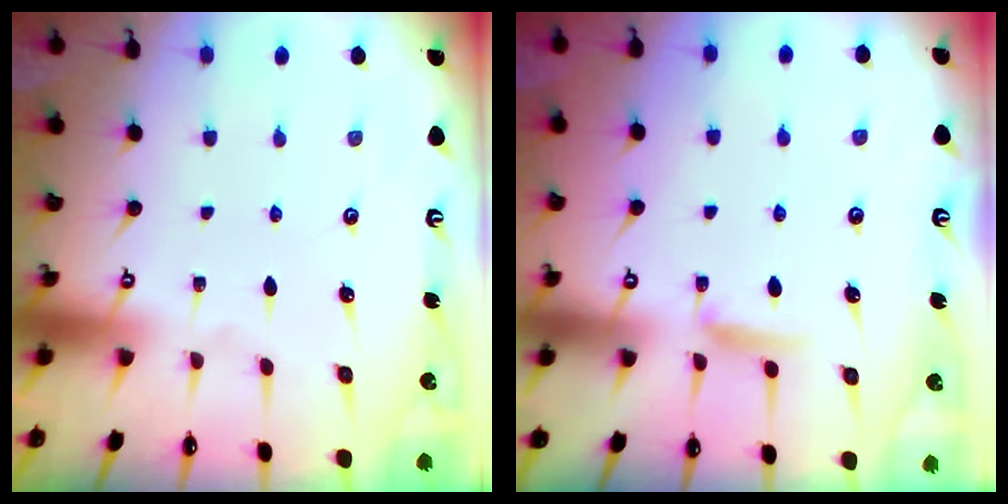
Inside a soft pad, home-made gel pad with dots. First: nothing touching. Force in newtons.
{"total": 5.4, "press": 5.3, "slide": 0.6}